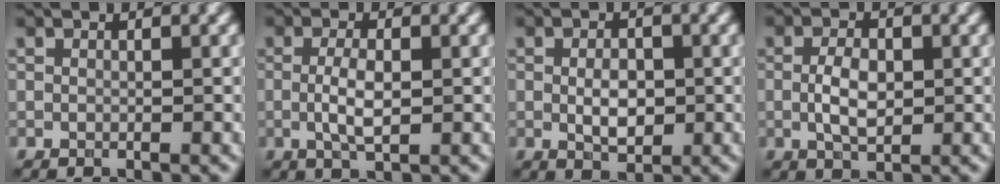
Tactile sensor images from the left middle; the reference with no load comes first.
{"total": 2.9, "force": [-0.1, 1.0, 2.8], "torque": [-0.058, -0.003, -0.004]}
{"total": 2.8, "force": [-0.2, 1.6, 2.3], "torque": [-0.041, -0.004, -0.001]}
{"total": 3.2, "force": [-0.1, 1.7, 2.7], "torque": [-0.057, -0.002, -0.001]}